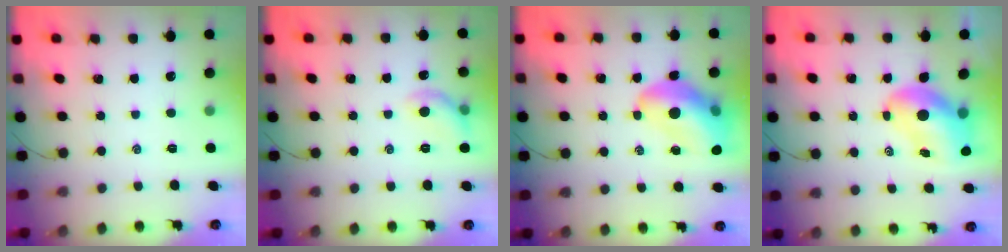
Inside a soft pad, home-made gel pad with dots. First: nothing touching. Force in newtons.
{"total": 7.6, "press": 7.5, "slide": 0.7}
{"total": 14.9, "press": 14.3, "slide": 4.2}
{"total": 10.2, "press": 9.8, "slide": 2.9}